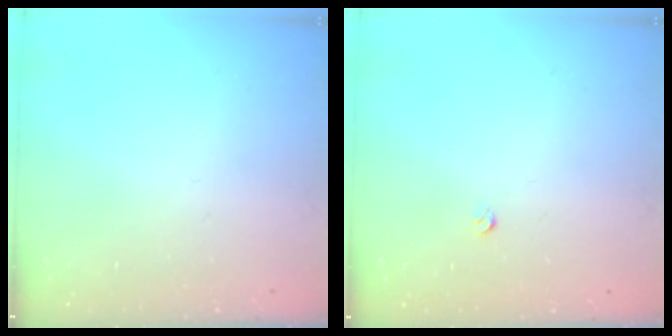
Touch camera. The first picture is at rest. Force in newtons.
{"total": 2.6, "press": 2.5, "slide": 0.4}